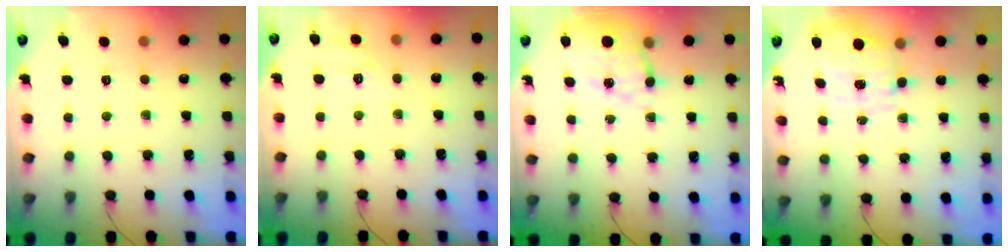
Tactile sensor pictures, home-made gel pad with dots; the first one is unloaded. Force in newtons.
{"total": 2.4, "press": 1.8, "slide": 1.5}
{"total": 15.8, "press": 15.5, "slide": 3.2}
{"total": 2.9, "press": 2.7, "slide": 1.2}